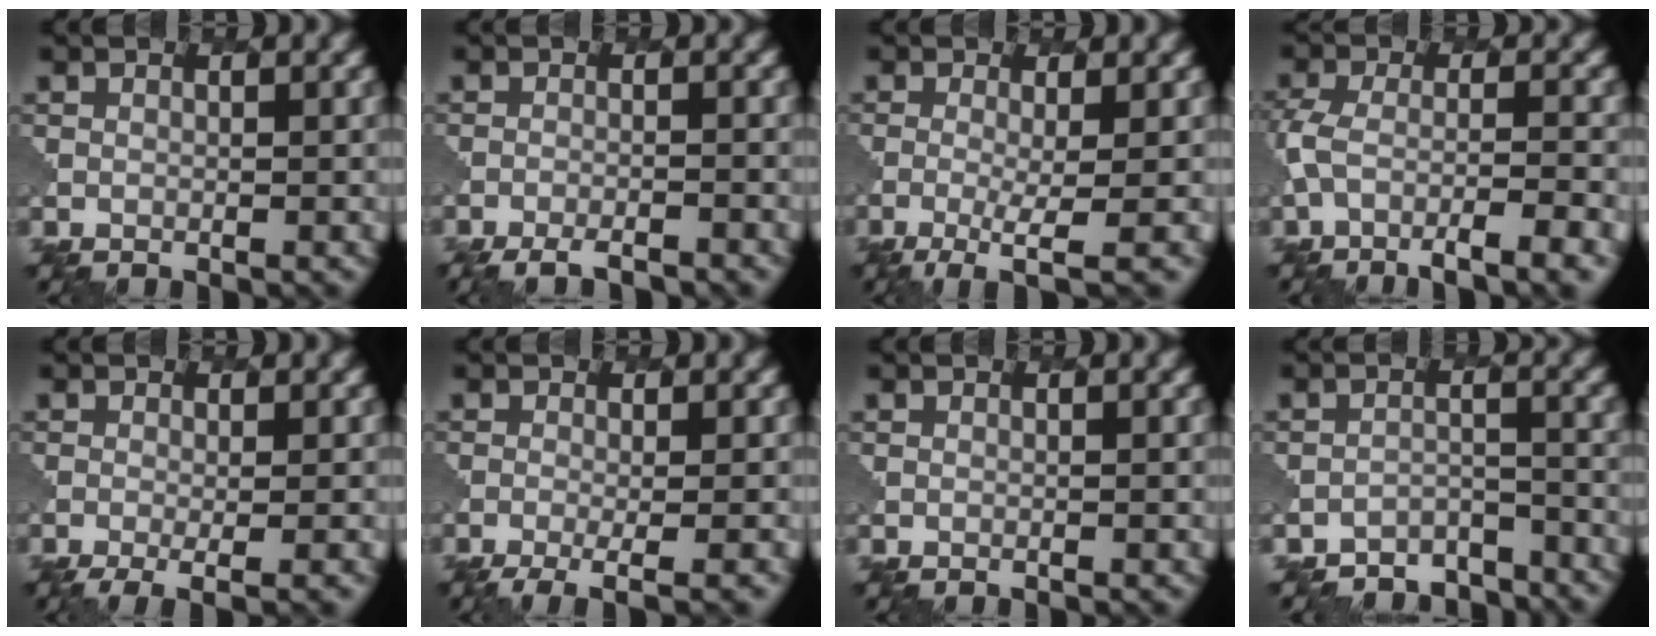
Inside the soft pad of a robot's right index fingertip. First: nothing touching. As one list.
[{"total": 6.1, "force": [-5.4, 1.4, 2.2], "torque": [-0.020, 0.003, -0.069]}, {"total": 3.6, "force": [-1.2, 0.7, 3.3], "torque": [-0.061, -0.003, -0.029]}, {"total": 6.8, "force": [-3.6, 1.9, 5.4], "torque": [-0.100, -0.005, -0.072]}, {"total": 3.5, "force": [-1.3, 1.0, 3.1], "torque": [-0.043, -0.003, -0.018]}, {"total": 4.0, "force": [-1.9, 1.0, 3.3], "torque": [-0.043, -0.002, -0.031]}, {"total": 0.0}, {"total": 5.2, "force": [-5.0, 1.4, 0.5], "torque": [-0.004, -0.009, -0.072]}]